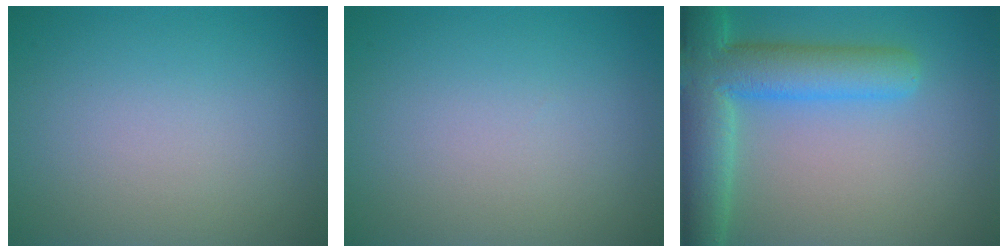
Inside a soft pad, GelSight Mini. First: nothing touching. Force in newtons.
{"total": 0.0}
{"total": 8.2, "press": 8.2, "slide": 0.5}